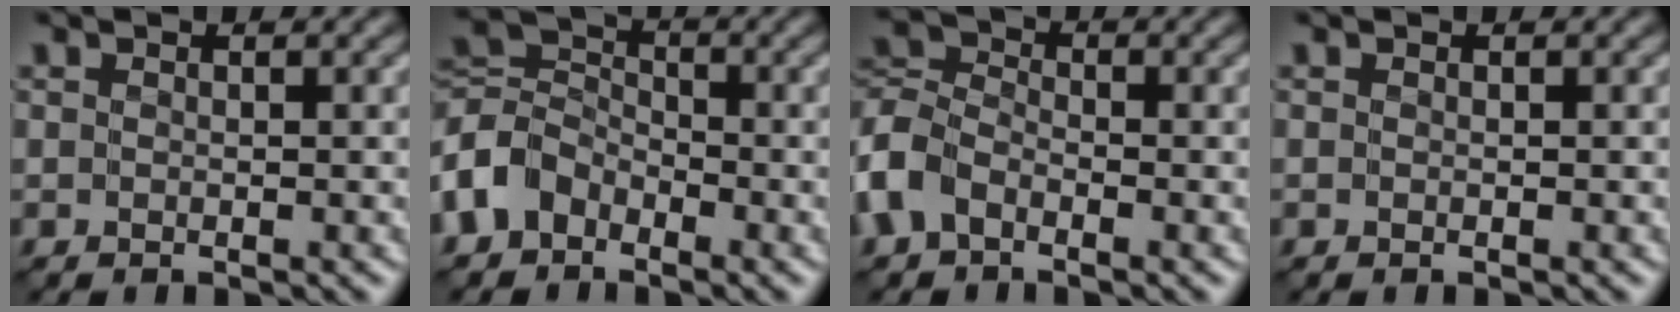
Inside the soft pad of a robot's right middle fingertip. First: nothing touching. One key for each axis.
{"total": 4.8, "fx": -2.4, "fy": 3.5, "fz": 2.2, "tx": -0.052, "ty": 0.008, "tz": -0.067}
{"total": 4.3, "fx": -2.1, "fy": 2.9, "fz": 2.4, "tx": -0.056, "ty": 0.010, "tz": -0.060}
{"total": 0.0}